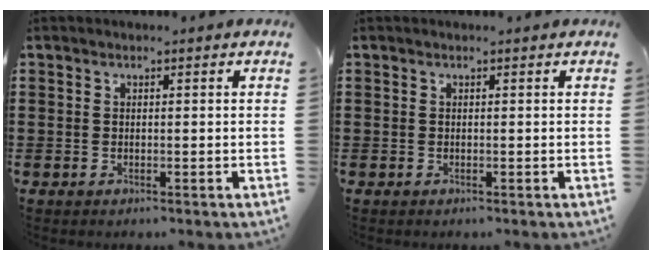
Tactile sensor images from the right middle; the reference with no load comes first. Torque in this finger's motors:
{"motor_torque": [-0.04, -1.31, -0.06, -0.01]}